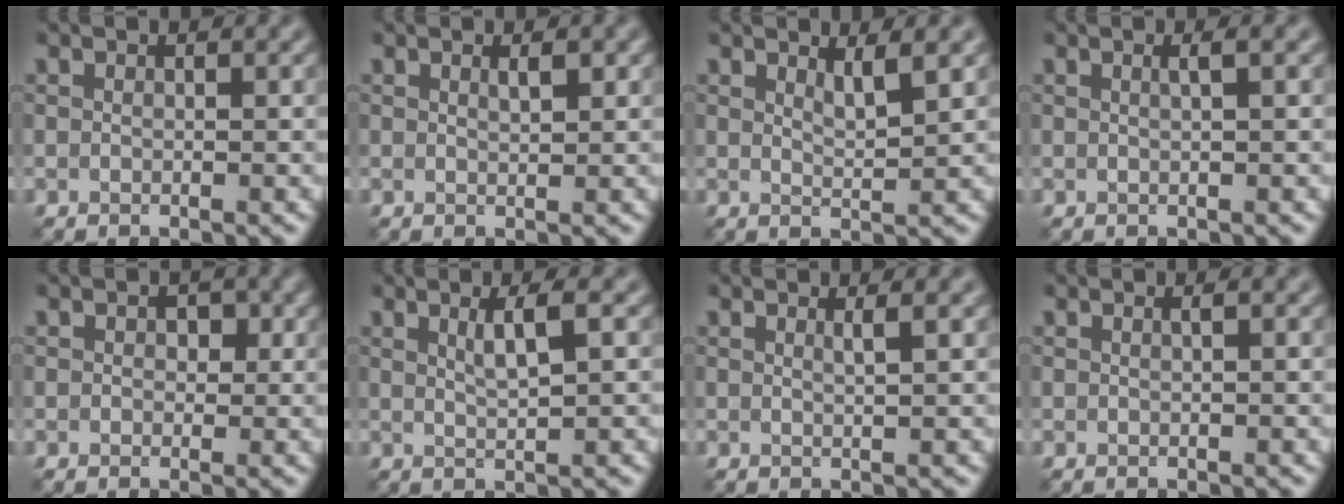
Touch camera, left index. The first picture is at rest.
{"total": 1.1, "force": [0.6, 0.2, 0.8], "torque": [-0.012, 0.000, 0.010]}
{"total": 1.8, "force": [1.2, 0.4, 1.4], "torque": [-0.016, -0.002, 0.017]}
{"total": 1.5, "force": [0.5, 0.5, 1.4], "torque": [-0.015, 0.006, 0.000]}
{"total": 1.3, "force": [0.2, 1.1, 0.8], "torque": [-0.006, -0.001, 0.000]}
{"total": 2.4, "force": [0.9, 0.5, 2.2], "torque": [-0.031, 0.001, 0.013]}
{"total": 1.3, "force": [0.5, 0.4, 1.1], "torque": [-0.007, 0.002, 0.004]}
{"total": 0.6, "force": [0.2, 0.2, 0.5], "torque": [-0.007, 0.004, 0.000]}